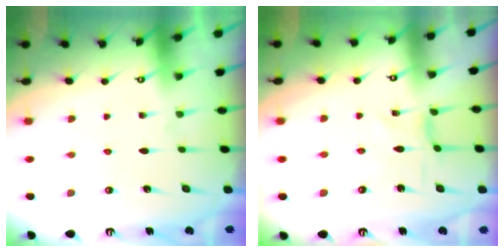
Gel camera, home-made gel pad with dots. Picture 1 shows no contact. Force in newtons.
{"total": 0.7, "press": 0.6, "slide": 0.3}